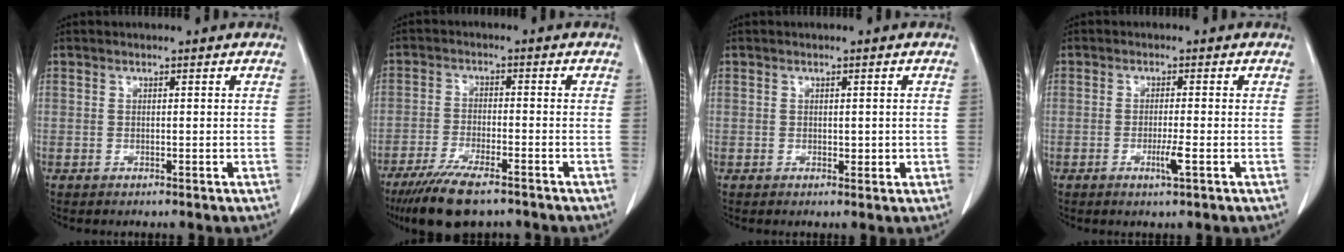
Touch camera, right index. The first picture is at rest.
{"total": 10.2, "force": [-7.7, 2.2, 6.3], "torque": [-0.108, -0.022, -0.126]}
{"total": 1.4, "force": [-0.1, 0.9, 1.1], "torque": [-0.012, -0.001, 0.002]}
{"total": 2.7, "force": [-1.1, -0.3, 2.5], "torque": [-0.047, -0.006, -0.020]}